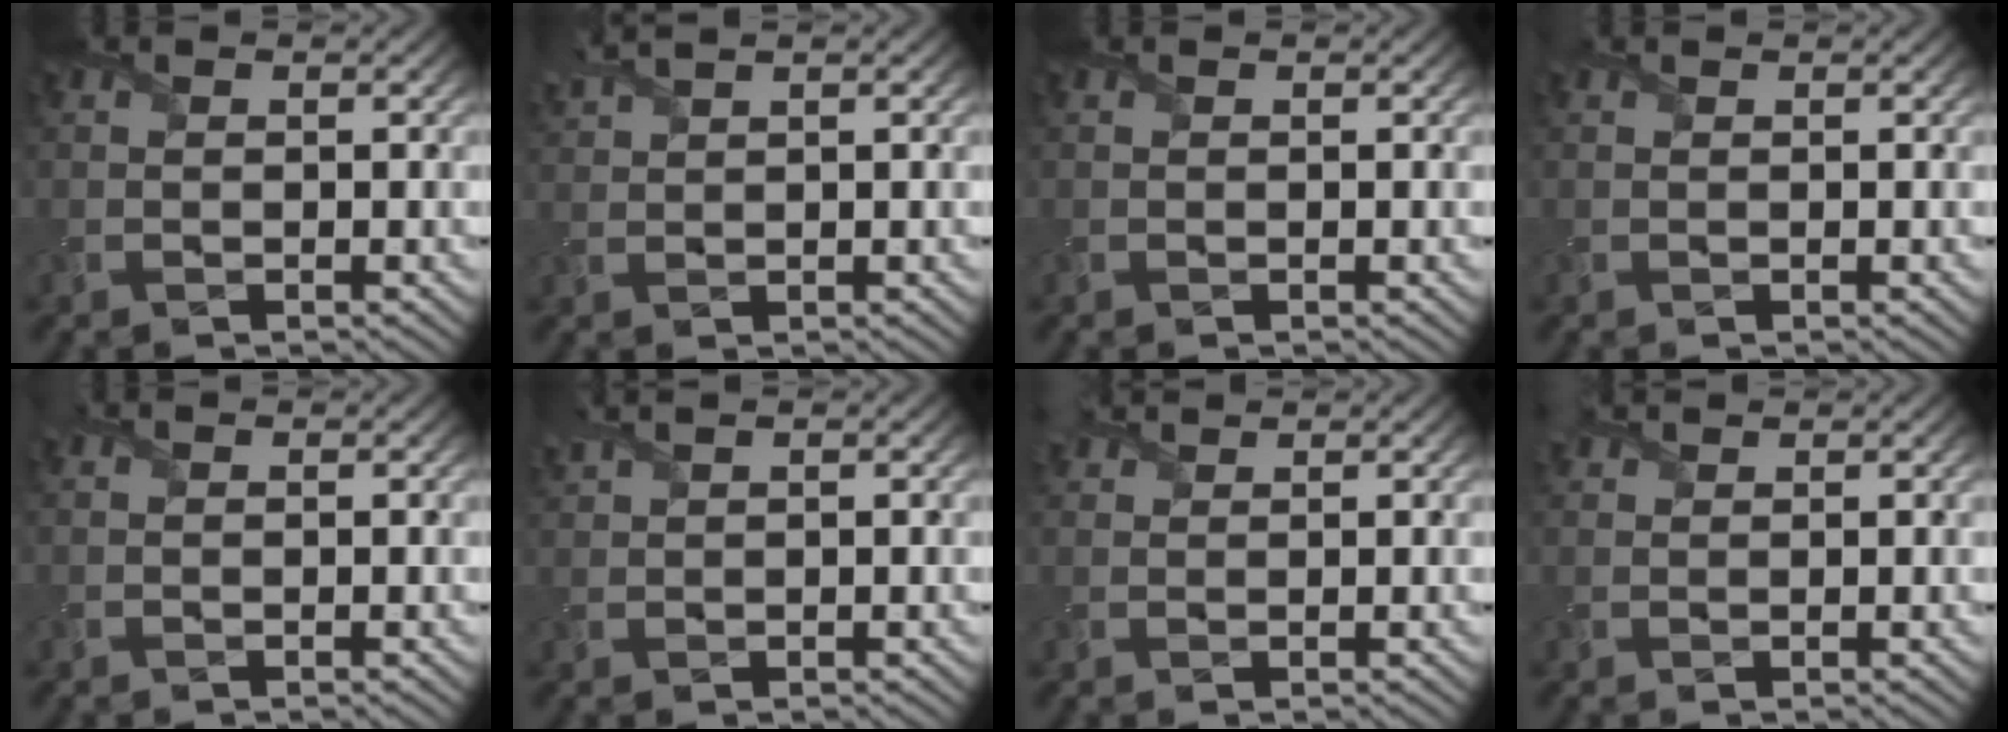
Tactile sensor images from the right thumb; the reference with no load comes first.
{"total": 2.8, "force": [2.5, -0.2, 1.2], "torque": [-0.036, 0.014, 0.050]}
{"total": 0.0}
{"total": 0.0}
{"total": 0.0}
{"total": 2.1, "force": [1.9, -0.1, 0.9], "torque": [-0.025, 0.010, 0.038]}
{"total": 2.4, "force": [2.3, 0.4, 0.7], "torque": [-0.019, 0.012, 0.044]}
{"total": 2.1, "force": [2.0, 0.4, 0.6], "torque": [-0.017, 0.011, 0.038]}